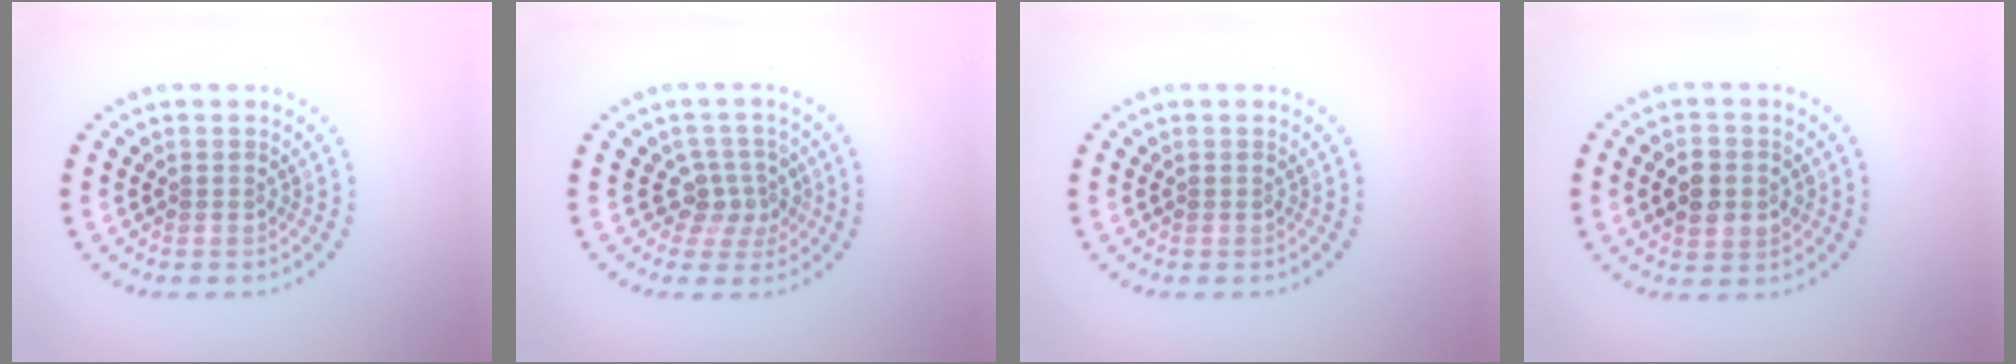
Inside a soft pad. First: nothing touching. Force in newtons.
{"total": 2.7, "press": 1.9, "slide": 1.8}
{"total": 0.0}
{"total": 3.4, "press": 3.4, "slide": 0.3}